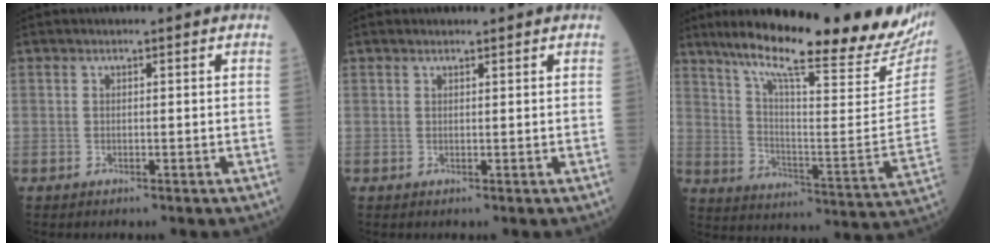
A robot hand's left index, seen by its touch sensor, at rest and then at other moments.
{"total": 1.3, "force": [1.1, 0.2, 0.5], "torque": [-0.012, 0.014, 0.020]}
{"total": 29.5, "force": [23.7, 2.6, 17.3], "torque": [-0.261, -0.061, 0.318]}